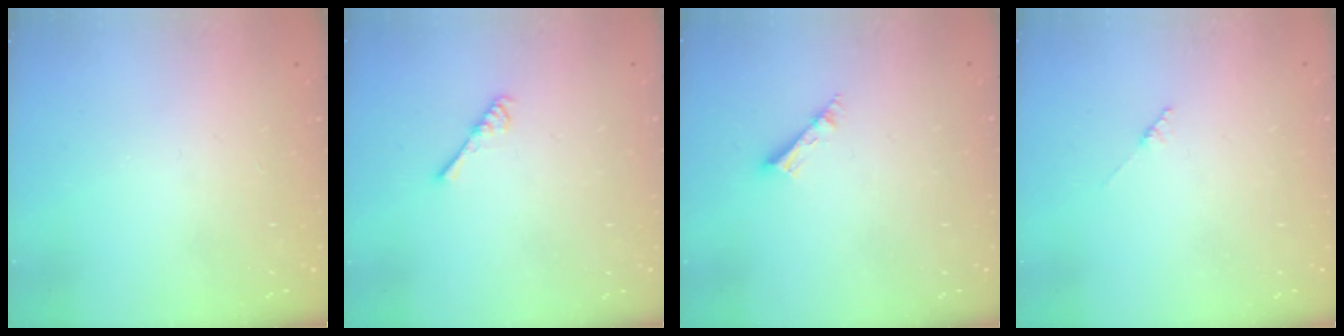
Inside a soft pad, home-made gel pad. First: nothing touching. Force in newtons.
{"total": 2.6, "press": 2.6, "slide": 0.5}
{"total": 3.8, "press": 3.8, "slide": 0.2}
{"total": 1.8, "press": 1.7, "slide": 0.3}